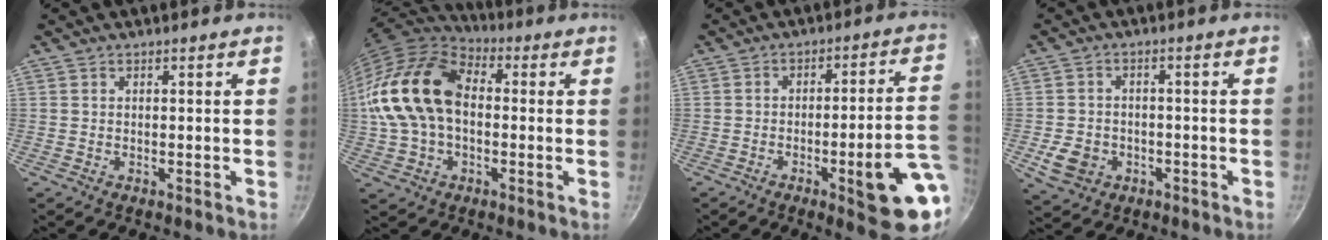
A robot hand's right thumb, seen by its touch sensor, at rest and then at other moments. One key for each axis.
{"total": 18.8, "fx": 0.3, "fy": 12.9, "fz": 13.6, "tx": -0.250, "ty": 0.040, "tz": -0.003}
{"total": 15.0, "fx": -4.7, "fy": 2.8, "fz": 14.0, "tx": -0.157, "ty": 0.029, "tz": -0.058}
{"total": 7.0, "fx": -2.3, "fy": 5.7, "fz": 3.4, "tx": -0.057, "ty": 0.021, "tz": -0.031}